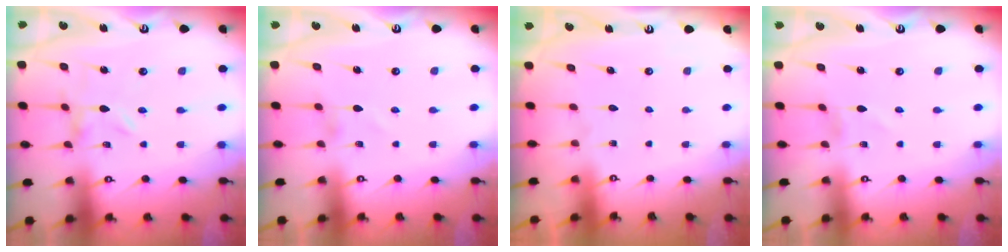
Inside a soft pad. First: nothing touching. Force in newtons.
{"total": 0.6, "press": 0.6, "slide": 0.1}
{"total": 1.6, "press": 1.6, "slide": 0.1}
{"total": 1.2, "press": 1.2, "slide": 0.1}